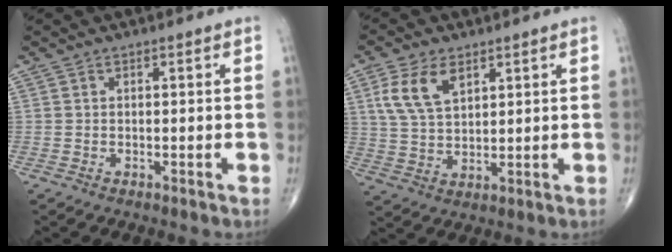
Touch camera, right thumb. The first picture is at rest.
{"total": 8.5, "force": [3.8, 4.7, 6.0], "torque": [-0.113, -0.009, 0.079]}